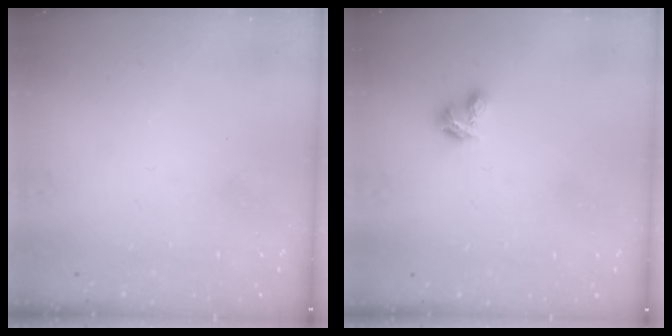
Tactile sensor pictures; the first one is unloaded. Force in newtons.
{"total": 3.1, "press": 3.1, "slide": 0.5}